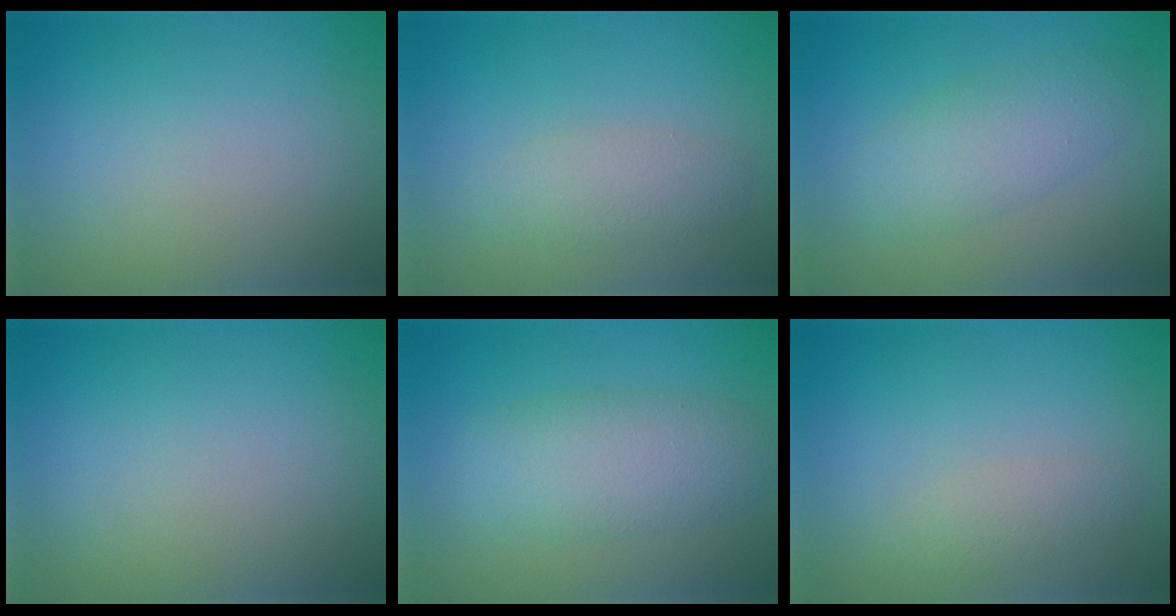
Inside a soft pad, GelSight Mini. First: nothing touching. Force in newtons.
{"total": 2.3, "press": 2.3, "slide": 0.1}
{"total": 3.6, "press": 3.6, "slide": 0.0}
{"total": 0.0}
{"total": 4.8, "press": 4.8, "slide": 0.3}
{"total": 1.4, "press": 1.4, "slide": 0.1}